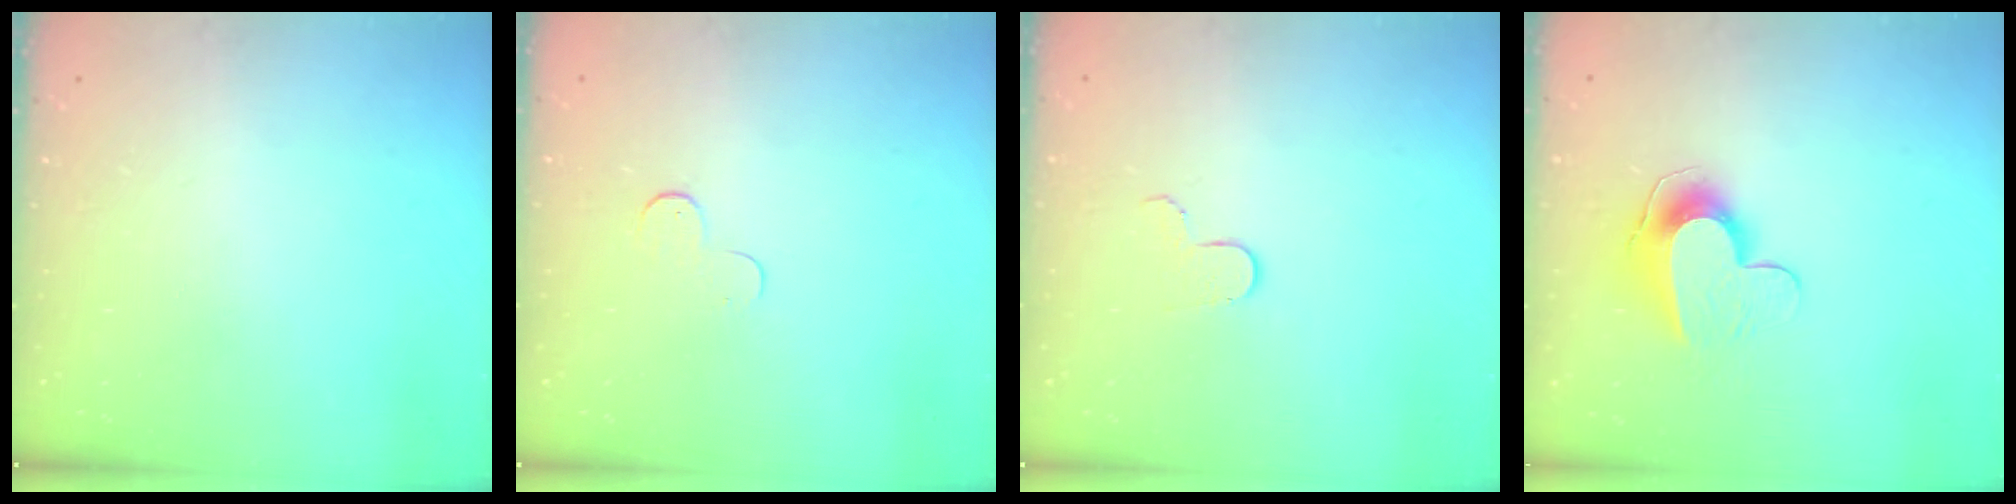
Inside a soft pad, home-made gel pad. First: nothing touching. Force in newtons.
{"total": 5.0, "press": 4.9, "slide": 0.5}
{"total": 4.5, "press": 4.5, "slide": 0.3}
{"total": 11.8, "press": 11.8, "slide": 0.6}